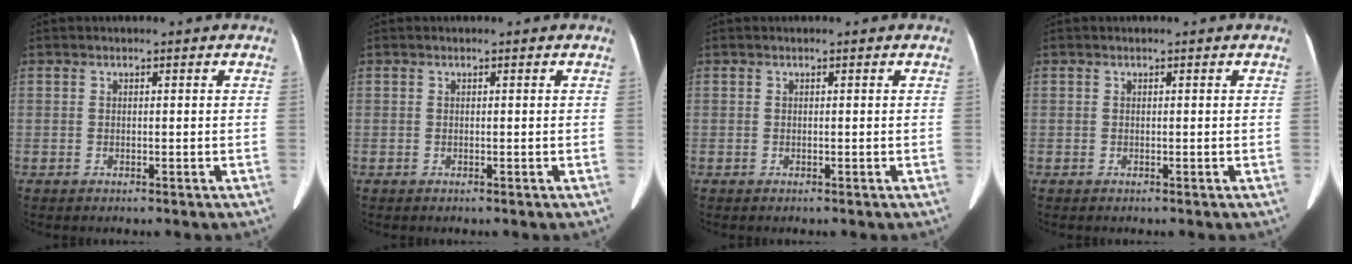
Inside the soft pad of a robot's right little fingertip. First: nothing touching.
{"total": 0.0}
{"total": 0.0}
{"total": 0.0}